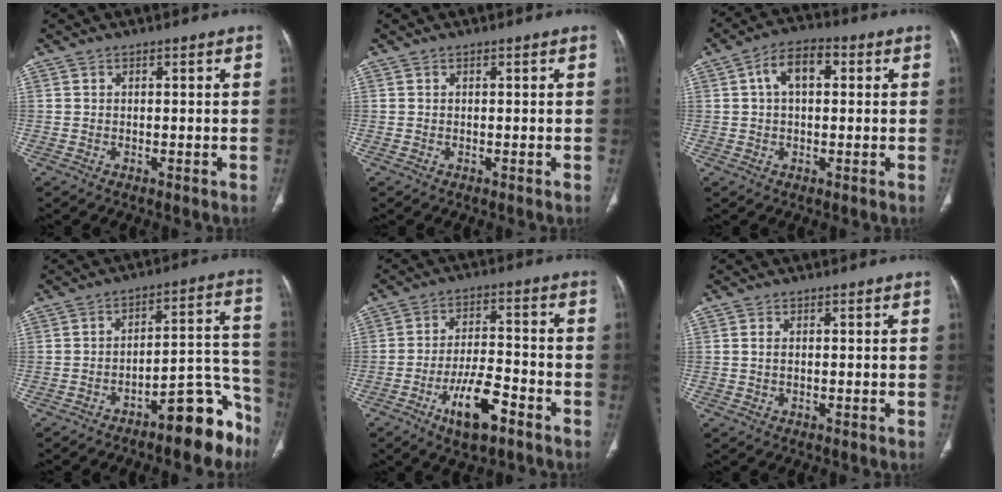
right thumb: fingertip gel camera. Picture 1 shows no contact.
{"total": 0.0}
{"total": 7.3, "force": [1.7, 4.2, 5.7], "torque": [-0.091, 0.020, 0.021]}
{"total": 12.6, "force": [-8.8, 4.0, 8.1], "torque": [-0.057, 0.107, -0.130]}
{"total": 10.3, "force": [-5.6, 3.8, 7.8], "torque": [-0.132, 0.033, -0.092]}
{"total": 0.9, "force": [0.1, 0.6, 0.7], "torque": [-0.015, 0.004, 0.001]}